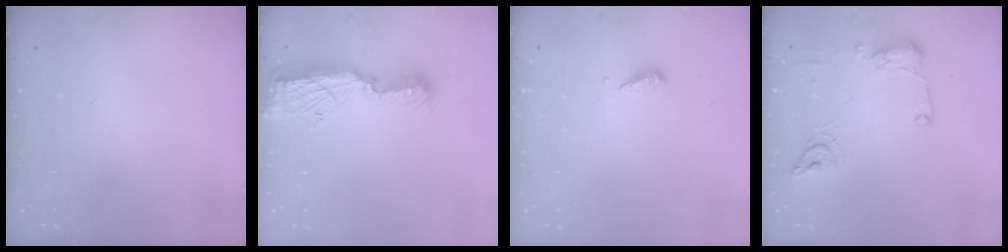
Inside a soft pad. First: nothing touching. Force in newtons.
{"total": 13.3, "press": 12.2, "slide": 5.5}
{"total": 3.1, "press": 3.1, "slide": 0.2}
{"total": 11.2, "press": 11.1, "slide": 1.5}